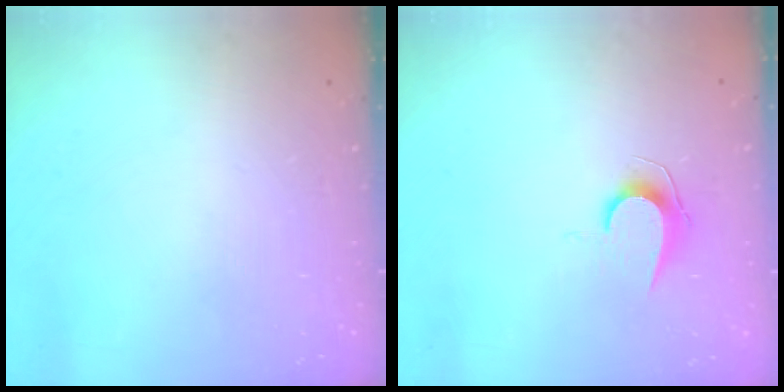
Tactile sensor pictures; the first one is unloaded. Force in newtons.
{"total": 6.8, "press": 6.8, "slide": 0.7}